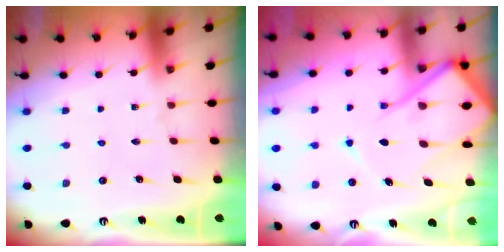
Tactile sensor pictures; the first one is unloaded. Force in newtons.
{"total": 16.0, "press": 15.9, "slide": 1.5}